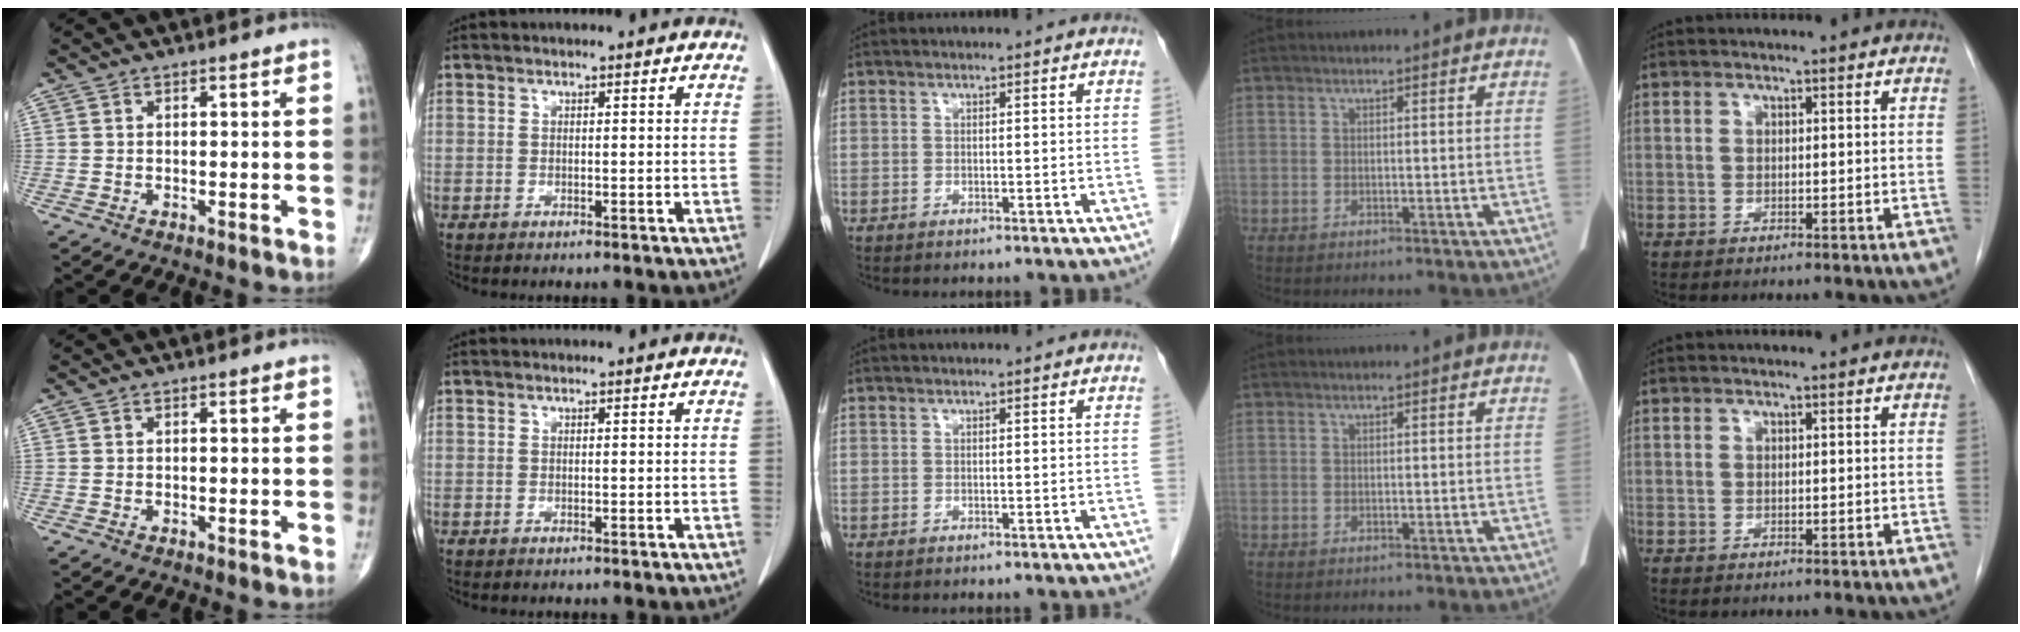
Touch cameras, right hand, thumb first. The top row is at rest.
{}